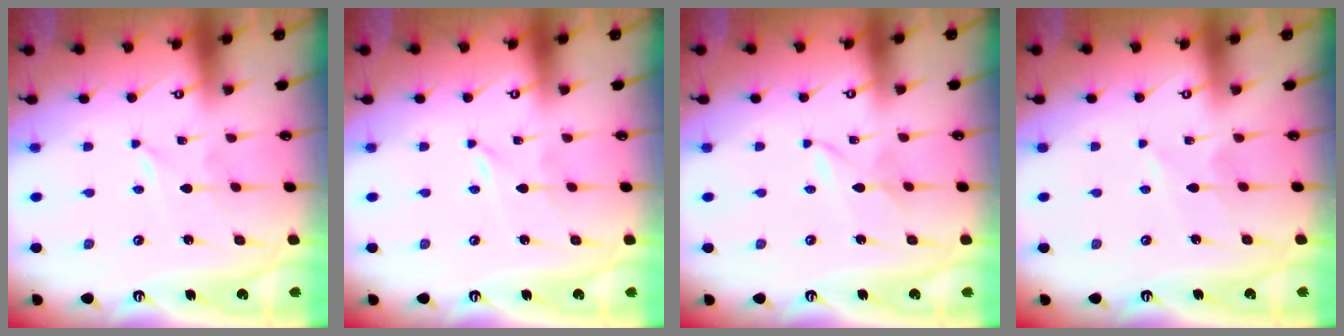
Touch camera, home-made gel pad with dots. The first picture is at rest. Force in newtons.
{"total": 0.0}
{"total": 1.6, "press": 1.6, "slide": 0.0}
{"total": 2.2, "press": 2.2, "slide": 0.3}